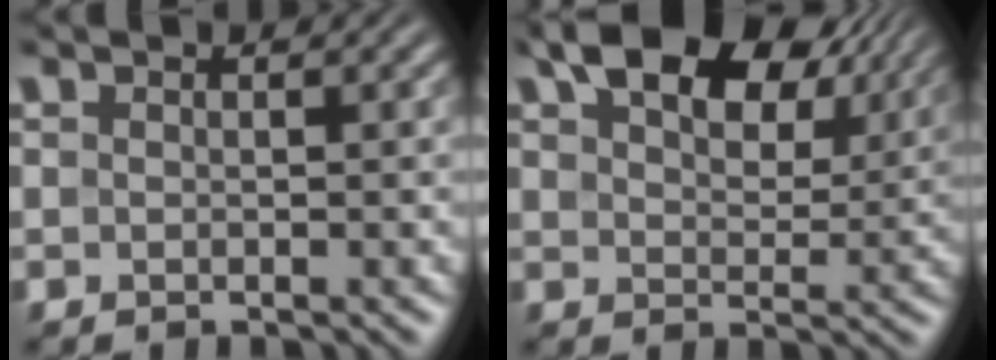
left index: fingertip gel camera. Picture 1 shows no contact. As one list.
[{"total": 10.7, "force": [6.3, 5.6, 6.6], "torque": [-0.112, 0.016, 0.106]}]